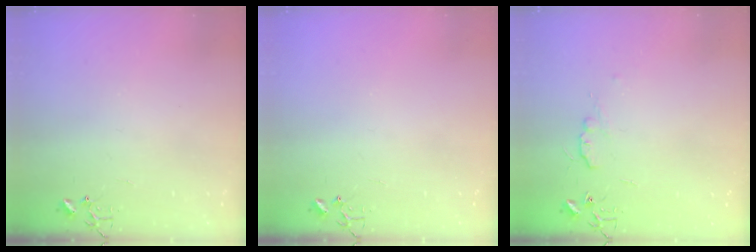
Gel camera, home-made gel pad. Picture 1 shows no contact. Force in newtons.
{"total": 0.0}
{"total": 5.6, "press": 5.5, "slide": 0.7}